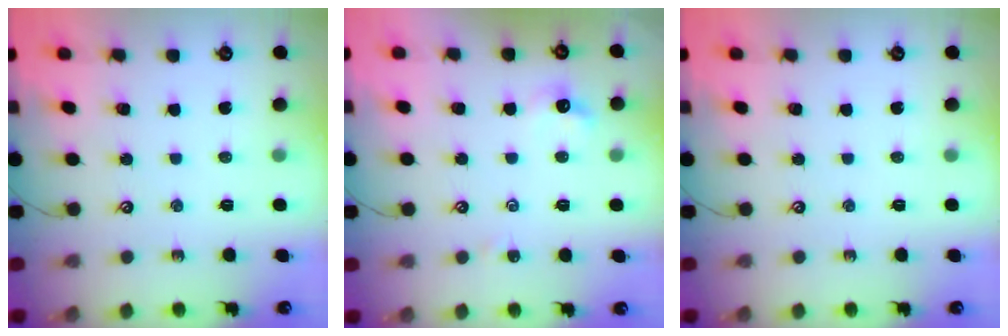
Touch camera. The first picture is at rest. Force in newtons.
{"total": 2.1, "press": 2.0, "slide": 0.6}
{"total": 0.0}